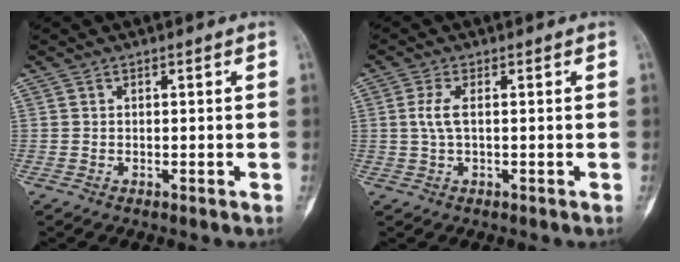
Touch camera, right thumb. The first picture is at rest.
{"total": 3.2, "force": [0.3, 1.4, 2.9], "torque": [-0.068, 0.001, 0.003]}